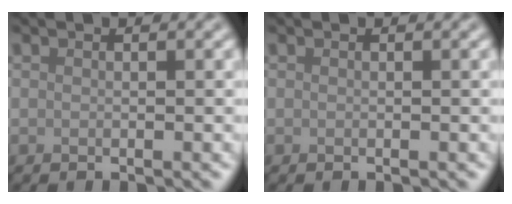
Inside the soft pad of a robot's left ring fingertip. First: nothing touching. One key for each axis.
{"total": 0.0}